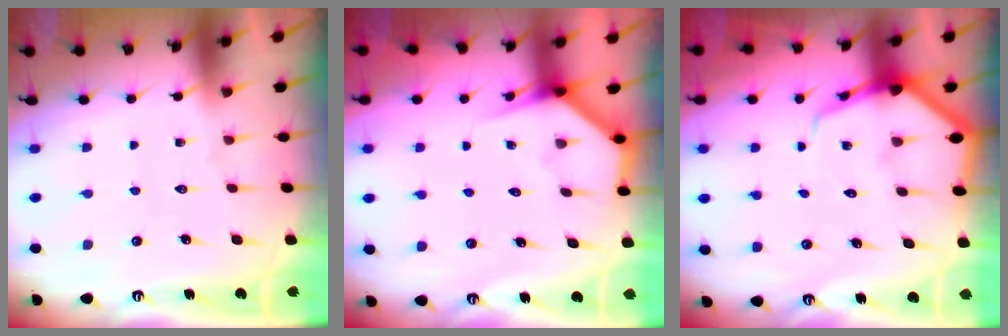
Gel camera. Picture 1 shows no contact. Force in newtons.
{"total": 3.7, "press": 3.7, "slide": 0.2}
{"total": 6.7, "press": 6.6, "slide": 0.7}